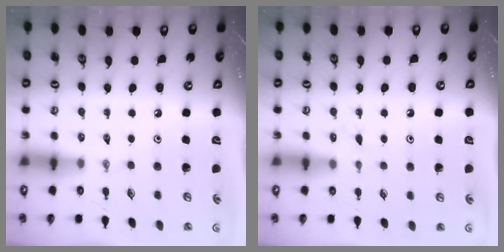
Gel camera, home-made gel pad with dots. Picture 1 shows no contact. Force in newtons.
{"total": 6.0, "press": 6.0, "slide": 0.7}